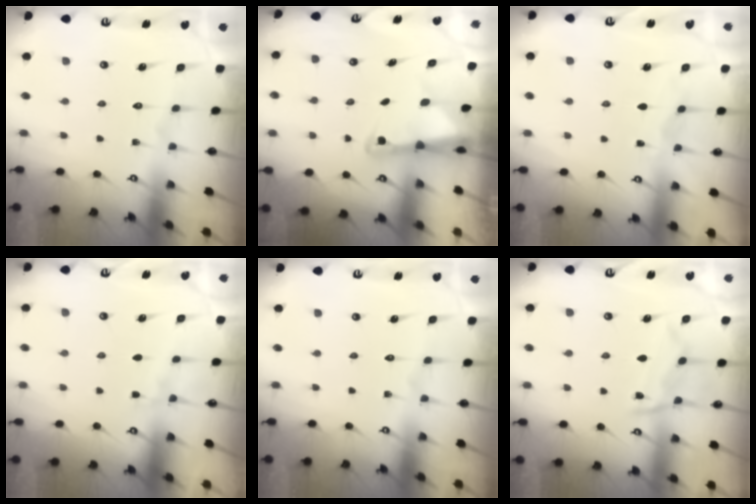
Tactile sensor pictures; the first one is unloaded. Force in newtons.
{"total": 2.7, "press": 2.7, "slide": 0.4}
{"total": 3.7, "press": 3.7, "slide": 0.4}
{"total": 2.8, "press": 2.8, "slide": 0.5}
{"total": 0.0}
{"total": 9.0, "press": 8.9, "slide": 0.7}